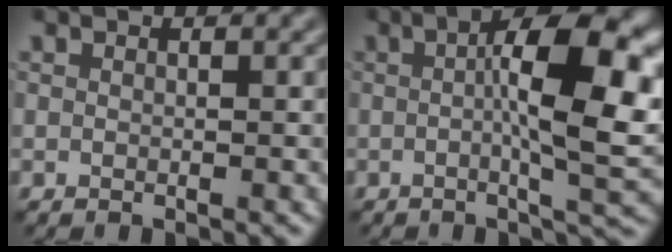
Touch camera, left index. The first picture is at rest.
{"total": 10.4, "force": [0.5, 2.6, 10.0], "torque": [-0.139, 0.007, 0.003]}